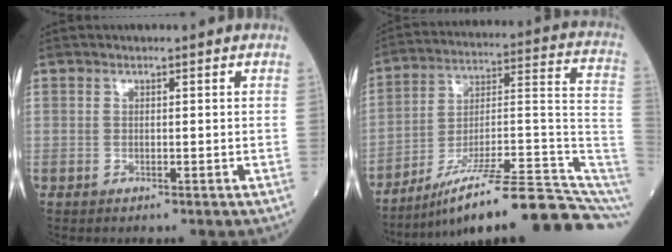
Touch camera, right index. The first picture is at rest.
{"total": 21.3, "force": [-14.4, 1.6, 15.6], "torque": [-0.156, 0.047, -0.224]}